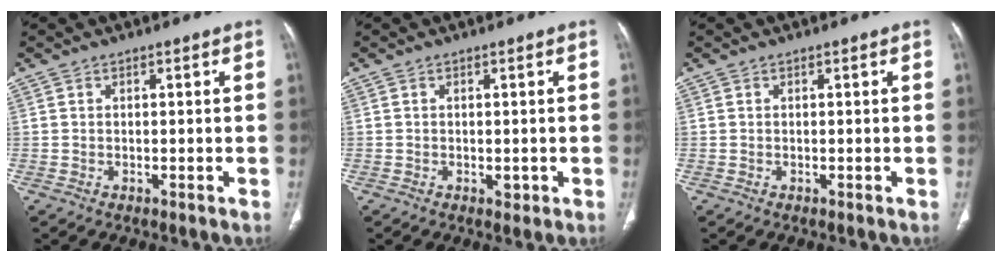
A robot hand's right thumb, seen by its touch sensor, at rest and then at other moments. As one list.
[{"total": 1.2, "force": [-0.2, 0.8, 0.9], "torque": [-0.009, -0.003, -0.002]}, {"total": 0.0}]